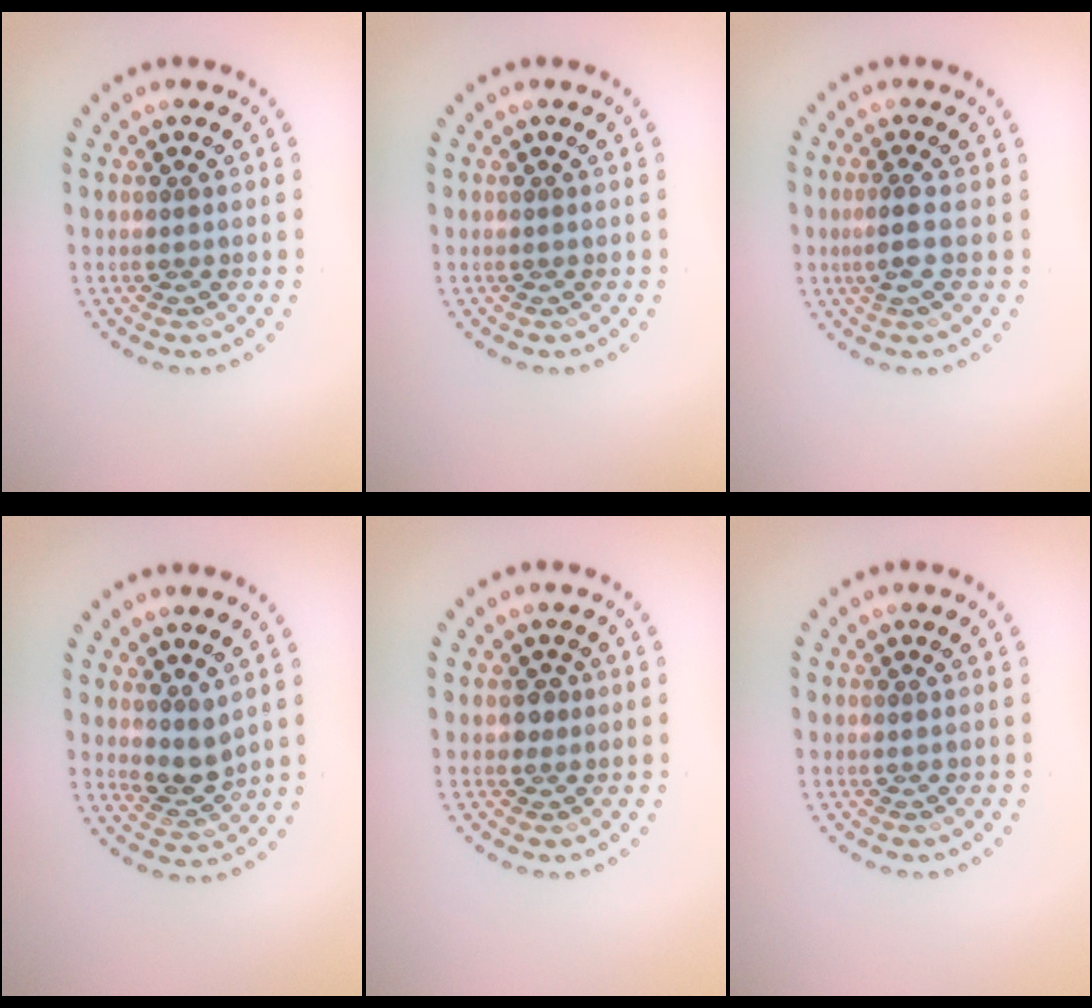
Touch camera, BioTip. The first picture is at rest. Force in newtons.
{"total": 0.0}
{"total": 1.7, "press": 1.4, "slide": 0.9}
{"total": 2.5, "press": 2.1, "slide": 1.5}
{"total": 1.0, "press": 0.8, "slide": 0.6}
{"total": 0.0}